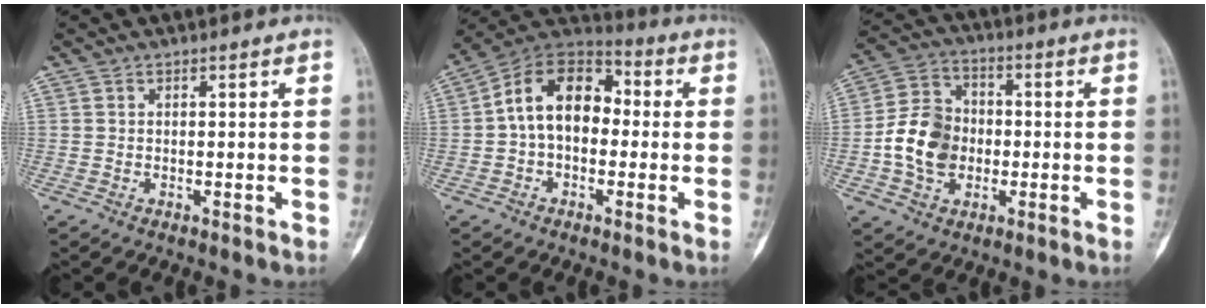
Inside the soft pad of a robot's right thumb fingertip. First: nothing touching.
{"total": 13.8, "force": [0.3, 9.4, 10.1], "torque": [-0.138, 0.043, -0.013]}
{"total": 11.6, "force": [-1.8, 9.2, 6.9], "torque": [-0.111, 0.023, -0.039]}